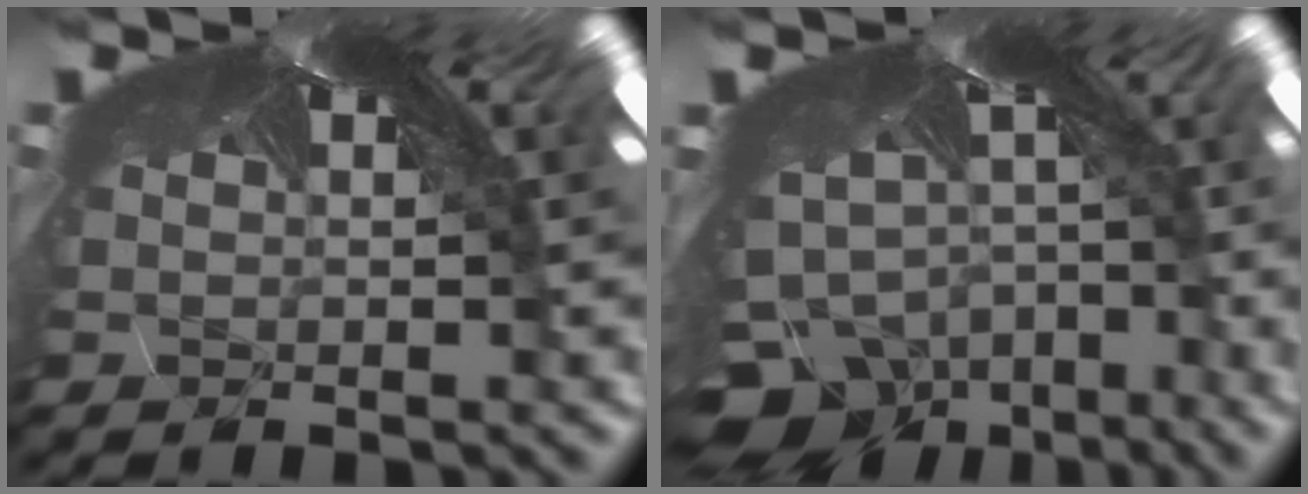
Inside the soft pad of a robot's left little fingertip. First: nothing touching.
{"total": 12.2, "force": [-12.0, 2.4, -0.4], "torque": [-0.021, -0.084, -0.183]}